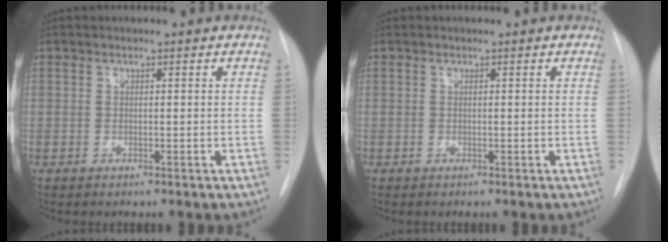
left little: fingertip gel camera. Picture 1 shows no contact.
{"total": 0.0}